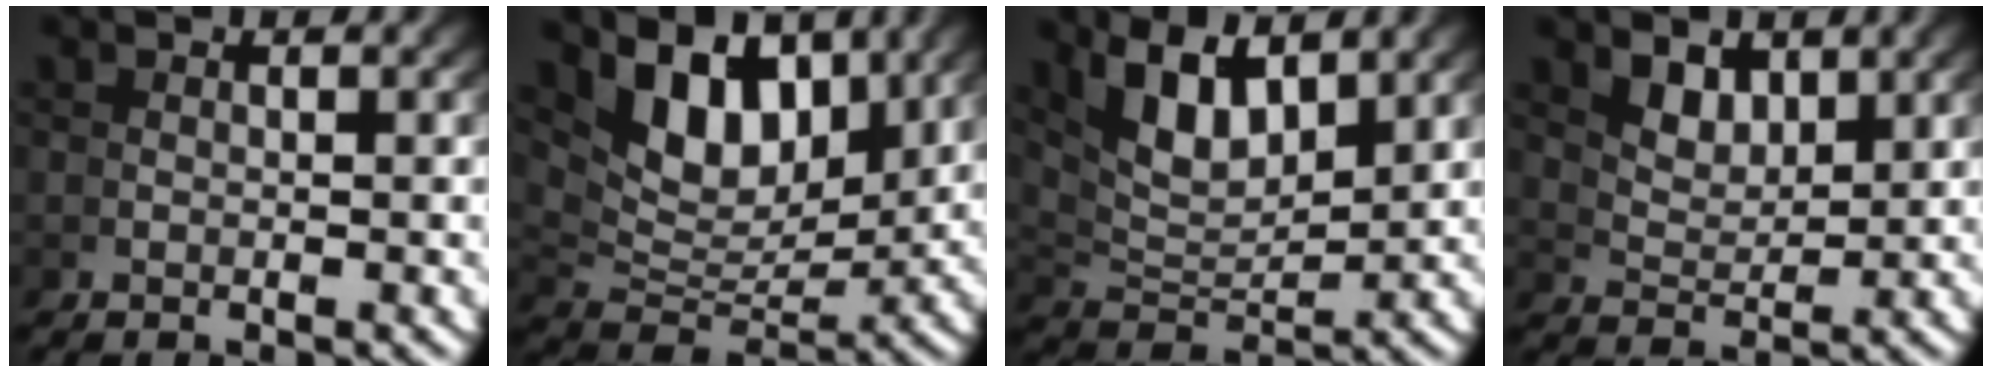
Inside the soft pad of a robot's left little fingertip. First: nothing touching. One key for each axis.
{"total": 10.1, "fx": 3.8, "fy": 6.3, "fz": 6.9, "tx": -0.127, "ty": -0.011, "tz": 0.069}
{"total": 6.8, "fx": 2.9, "fy": 3.6, "fz": 5.0, "tx": -0.094, "ty": -0.016, "tz": 0.066}
{"total": 3.3, "fx": 2.3, "fy": 1.4, "fz": 1.9, "tx": -0.035, "ty": -0.007, "tz": 0.049}